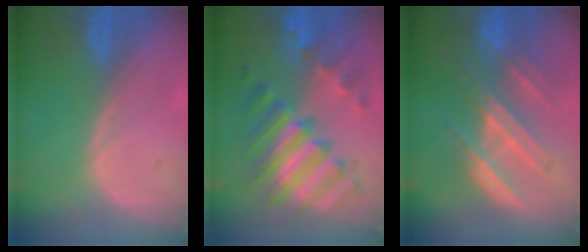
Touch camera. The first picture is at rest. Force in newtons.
{"total": 10.5, "press": 10.5, "slide": 0.9}
{"total": 7.4, "press": 7.3, "slide": 1.1}